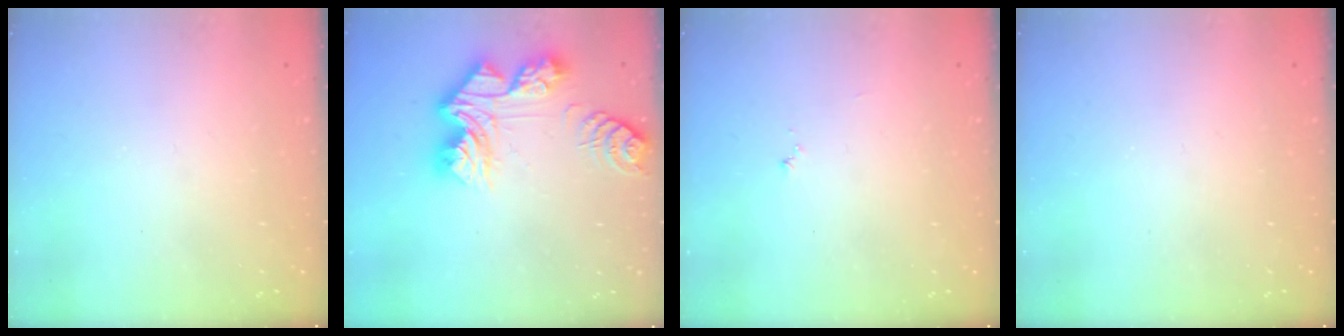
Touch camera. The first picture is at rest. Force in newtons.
{"total": 14.1, "press": 14.1, "slide": 1.5}
{"total": 3.8, "press": 3.8, "slide": 0.3}
{"total": 0.0}